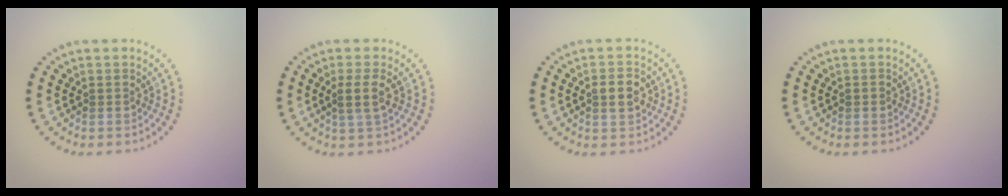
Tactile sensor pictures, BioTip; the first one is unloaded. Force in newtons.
{"total": 2.1, "press": 1.7, "slide": 1.2}
{"total": 3.0, "press": 3.0, "slide": 0.2}
{"total": 0.5, "press": 0.5, "slide": 0.1}